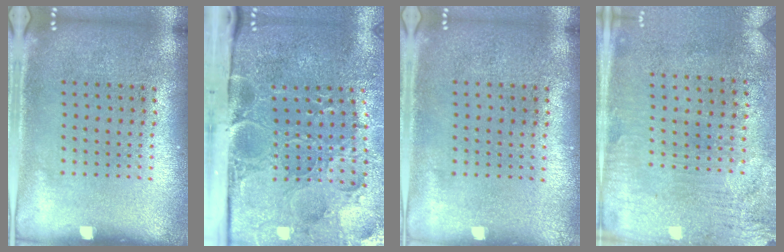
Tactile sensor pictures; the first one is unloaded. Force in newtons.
{"total": 5.5, "press": 4.2, "slide": 3.5}
{"total": 0.0}
{"total": 3.4, "press": 2.8, "slide": 1.9}